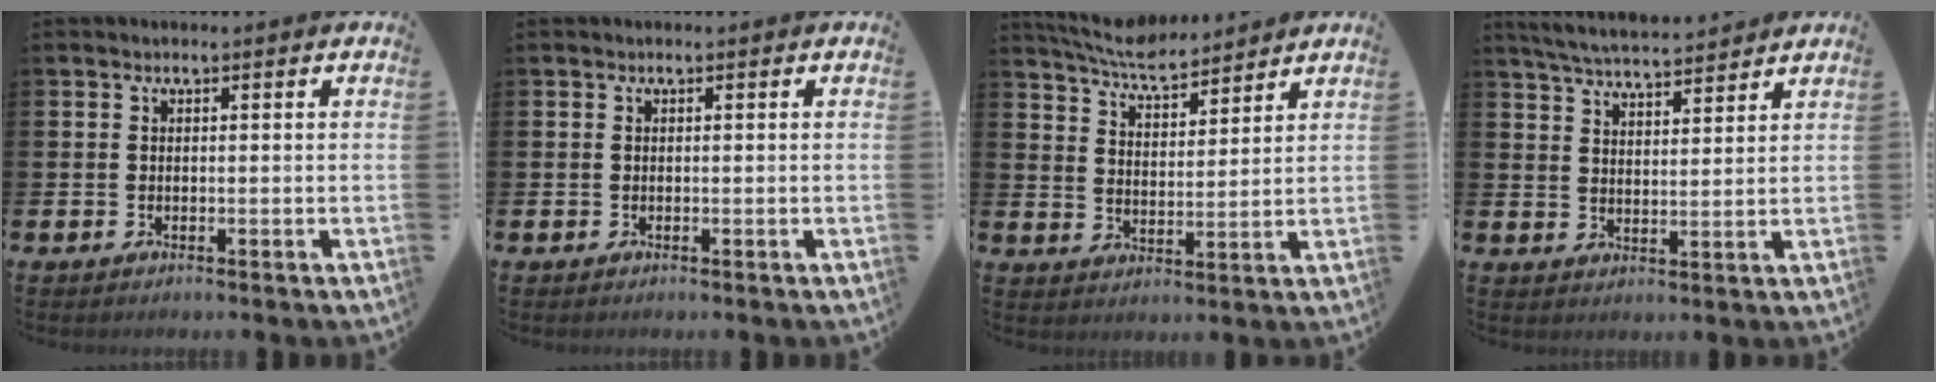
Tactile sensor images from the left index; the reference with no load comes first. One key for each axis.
{"total": 0.0}
{"total": 6.3, "fx": 6.0, "fy": 0.9, "fz": 1.6, "tx": -0.057, "ty": -0.031, "tz": 0.109}
{"total": 5.5, "fx": 5.4, "fy": 0.4, "fz": 0.9, "tx": -0.040, "ty": -0.026, "tz": 0.099}